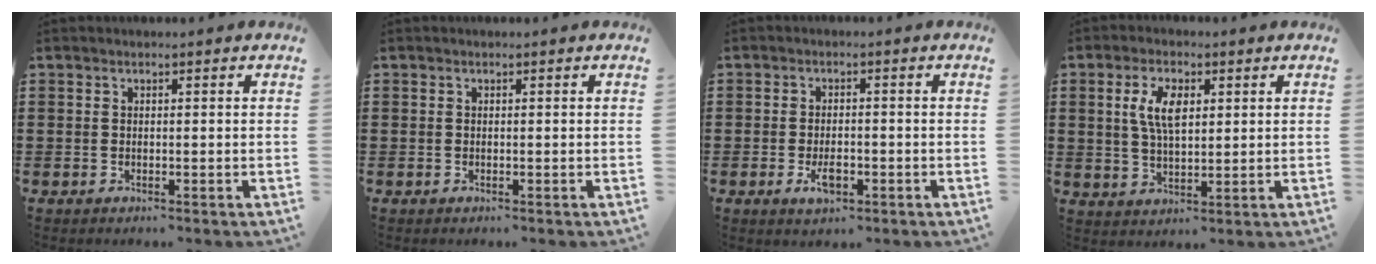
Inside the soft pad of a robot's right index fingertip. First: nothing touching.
{"total": 0.0}
{"total": 3.6, "force": [-1.4, 1.5, 3.0], "torque": [-0.058, 0.000, -0.026]}
{"total": 5.8, "force": [1.7, 2.7, 4.8], "torque": [-0.103, 0.012, 0.028]}